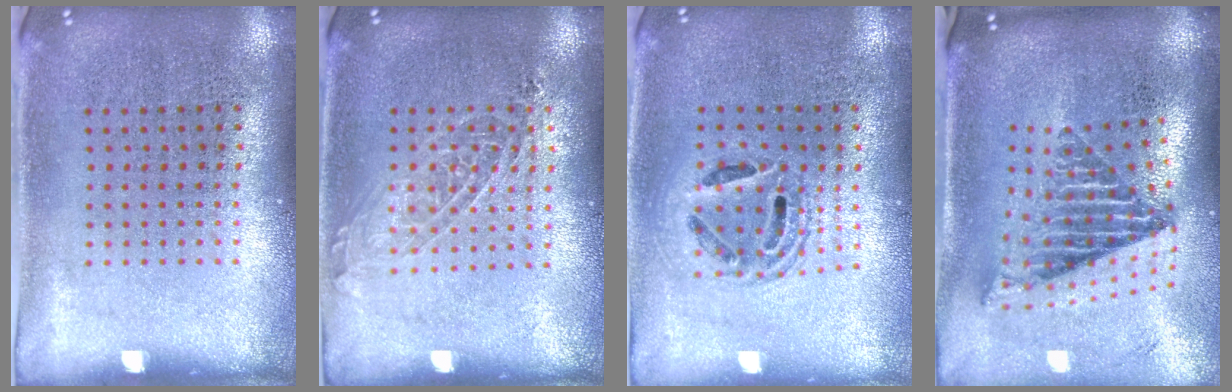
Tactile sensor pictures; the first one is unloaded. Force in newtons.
{"total": 1.3, "press": 1.1, "slide": 0.5}
{"total": 1.4, "press": 1.3, "slide": 0.7}
{"total": 2.7, "press": 1.7, "slide": 2.1}